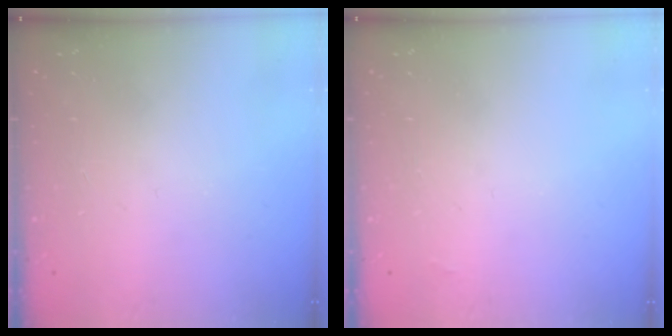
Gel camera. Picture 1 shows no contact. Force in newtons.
{"total": 1.3, "press": 1.3, "slide": 0.2}